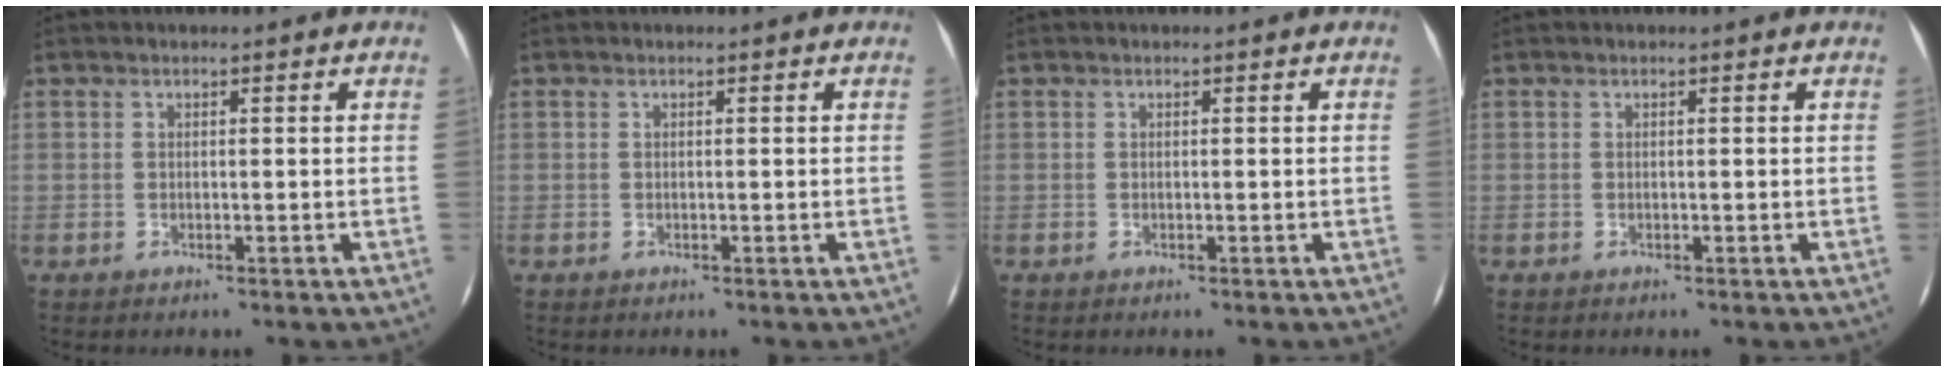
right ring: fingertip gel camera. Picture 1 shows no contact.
{"total": 0.0}
{"total": 0.0}
{"total": 0.0}